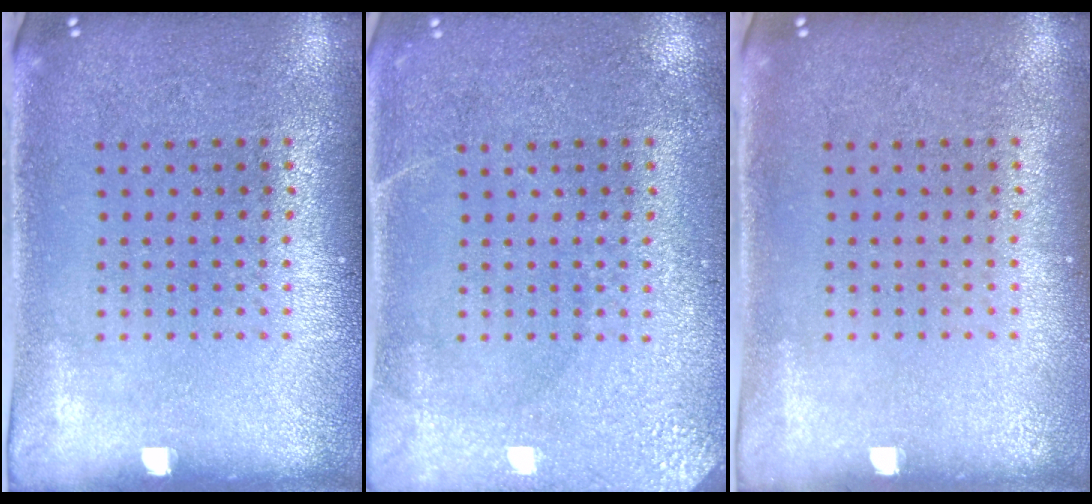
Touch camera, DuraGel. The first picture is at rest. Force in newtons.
{"total": 3.6, "press": 3.6, "slide": 0.4}
{"total": 0.0}